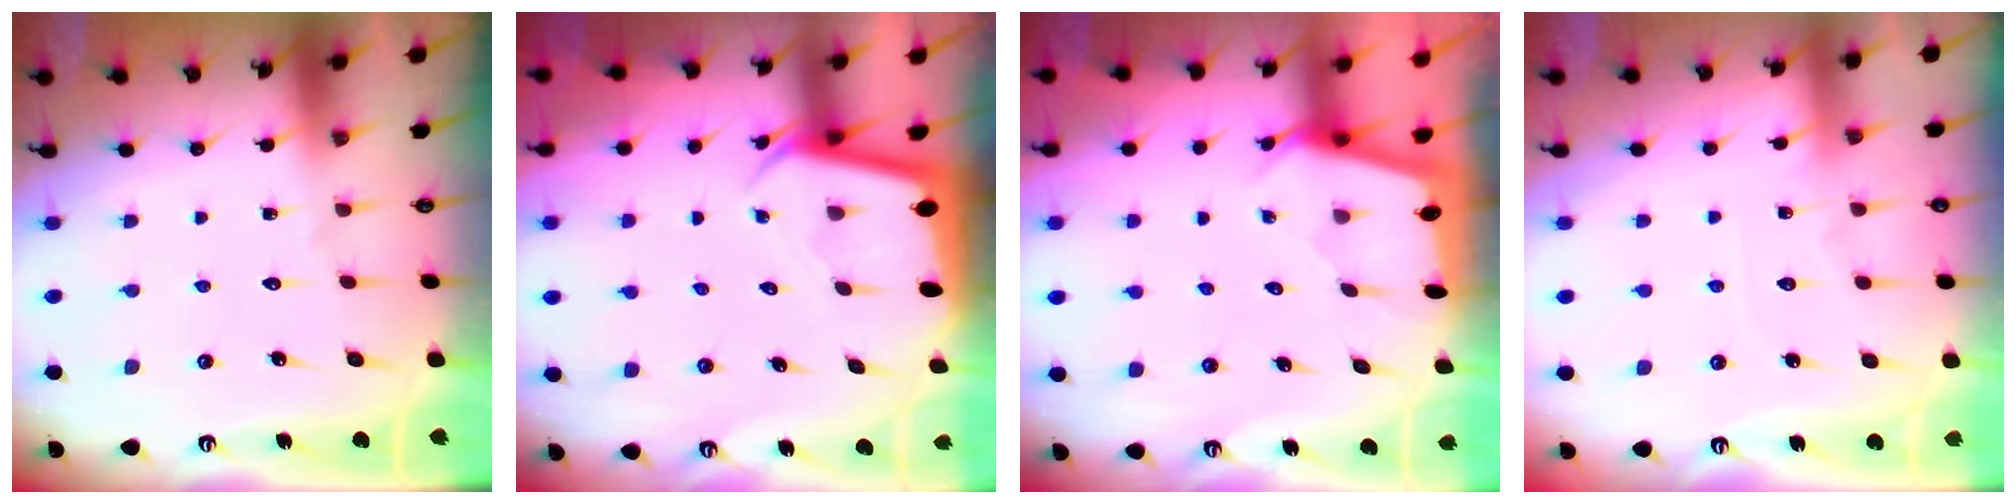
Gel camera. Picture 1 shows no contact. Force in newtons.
{"total": 2.4, "press": 2.4, "slide": 0.1}
{"total": 2.2, "press": 2.2, "slide": 0.3}
{"total": 4.0, "press": 3.9, "slide": 0.5}